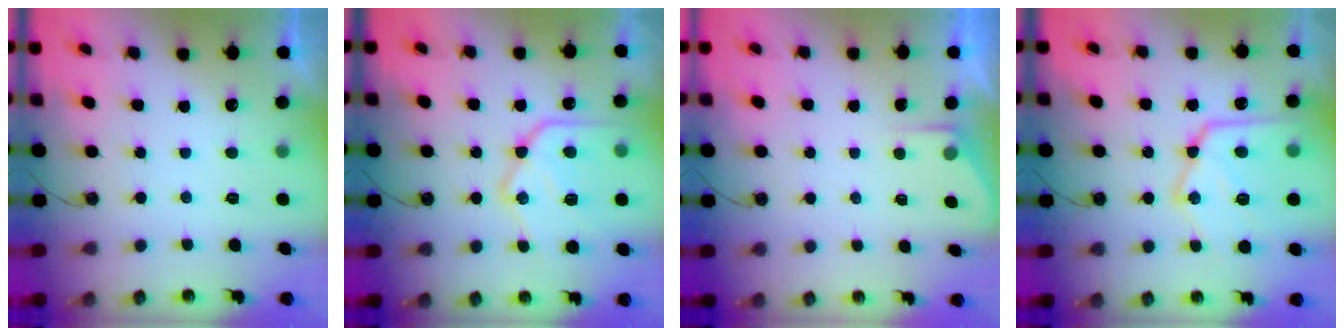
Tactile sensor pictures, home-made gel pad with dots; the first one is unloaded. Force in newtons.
{"total": 20.0, "press": 19.9, "slide": 1.7}
{"total": 2.7, "press": 2.6, "slide": 0.4}
{"total": 19.2, "press": 19.1, "slide": 1.7}